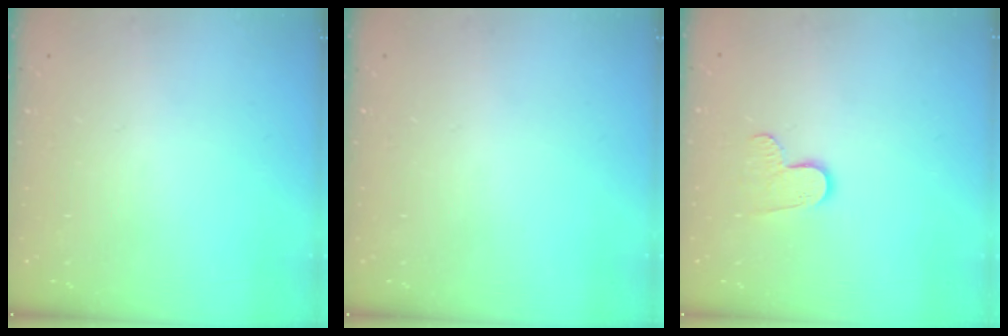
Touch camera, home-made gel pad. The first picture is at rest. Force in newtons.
{"total": 0.0}
{"total": 6.9, "press": 6.9, "slide": 0.2}